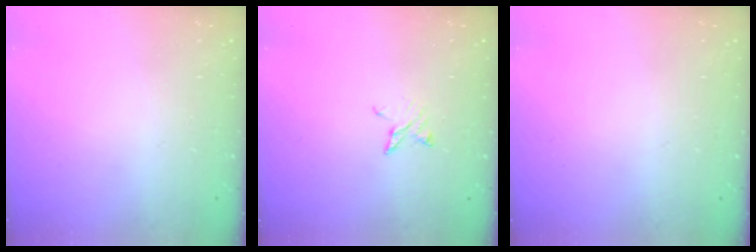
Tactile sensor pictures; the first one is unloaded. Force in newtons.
{"total": 3.9, "press": 3.9, "slide": 0.4}
{"total": 0.0}